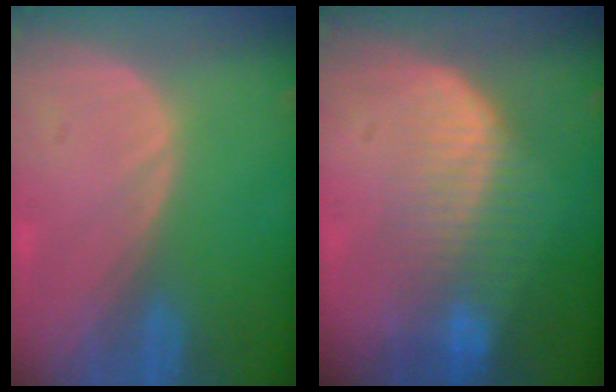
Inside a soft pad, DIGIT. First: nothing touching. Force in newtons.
{"total": 7.5, "press": 6.7, "slide": 3.4}